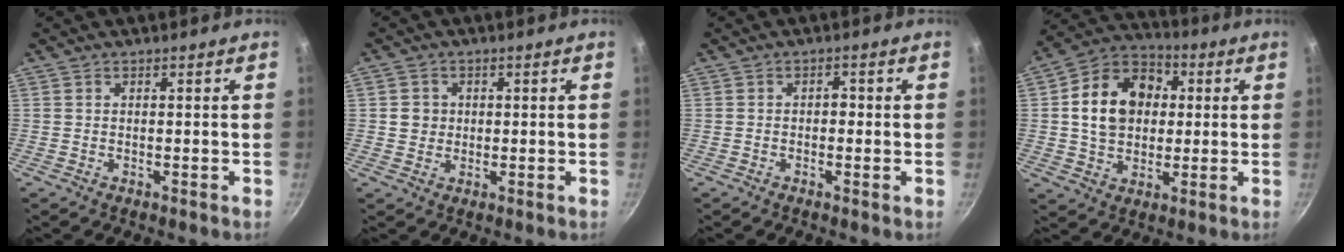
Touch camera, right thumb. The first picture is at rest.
{"total": 3.3, "force": [0.3, 3.1, 1.1], "torque": [-0.001, 0.006, 0.003]}
{"total": 1.8, "force": [-0.2, 1.1, 1.4], "torque": [-0.024, 0.007, -0.006]}
{"total": 15.3, "force": [2.1, 11.9, 9.4], "torque": [-0.130, 0.025, 0.025]}